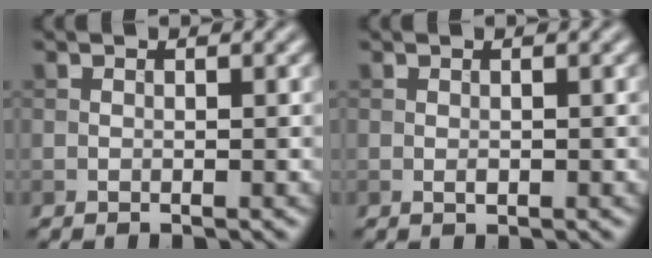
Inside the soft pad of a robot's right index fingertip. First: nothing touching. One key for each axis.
{"total": 0.6, "fx": -0.1, "fy": 0.3, "fz": 0.5, "tx": -0.008, "ty": -0.001, "tz": -0.001}